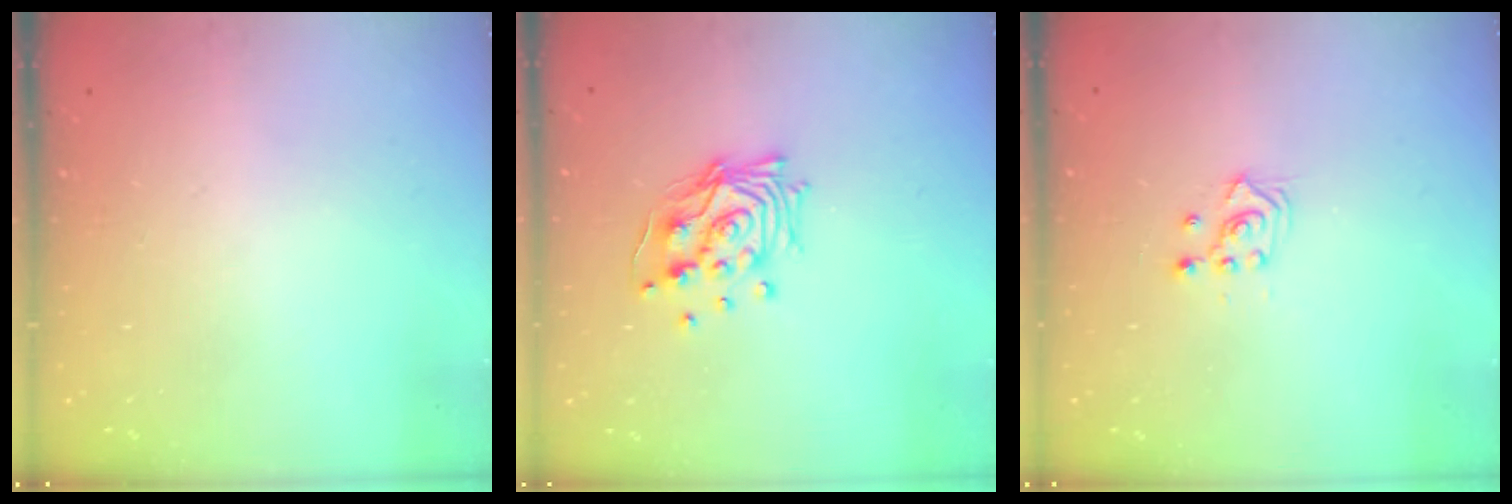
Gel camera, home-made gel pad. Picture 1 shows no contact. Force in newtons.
{"total": 12.9, "press": 12.8, "slide": 1.1}
{"total": 2.4, "press": 2.2, "slide": 0.8}